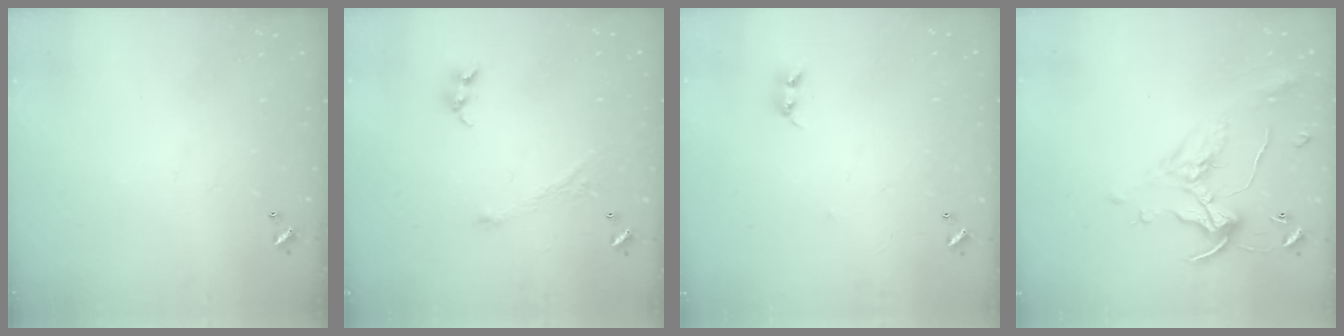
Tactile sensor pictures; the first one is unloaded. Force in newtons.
{"total": 2.9, "press": 2.8, "slide": 0.4}
{"total": 2.2, "press": 2.2, "slide": 0.4}
{"total": 1.1, "press": 0.8, "slide": 0.9}